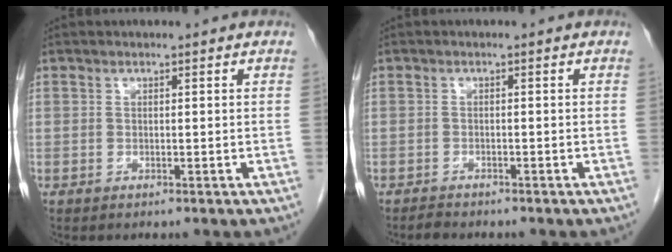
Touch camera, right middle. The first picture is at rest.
{"total": 1.3, "force": [-1.2, 0.3, 0.1], "torque": [-0.010, -0.004, -0.020]}